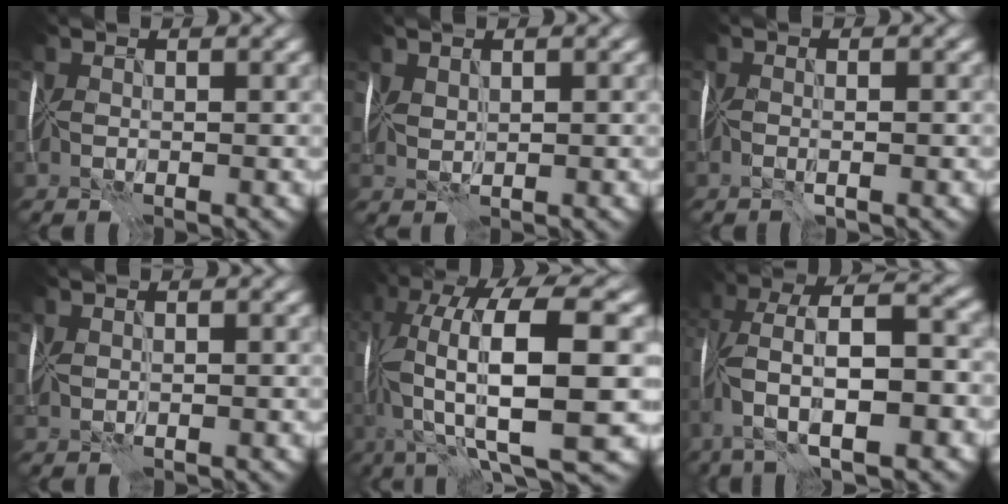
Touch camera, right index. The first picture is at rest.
{"total": 0.8, "force": [0.8, -0.1, 0.1], "torque": [-0.005, 0.001, 0.022]}
{"total": 1.0, "force": [-0.7, -0.5, 0.4], "torque": [0.006, 0.004, -0.011]}
{"total": 0.0}
{"total": 15.3, "force": [0.4, 5.4, 14.4], "torque": [-0.275, 0.023, 0.022]}
{"total": 11.0, "force": [-2.0, 4.1, 10.0], "torque": [-0.184, 0.016, -0.032]}